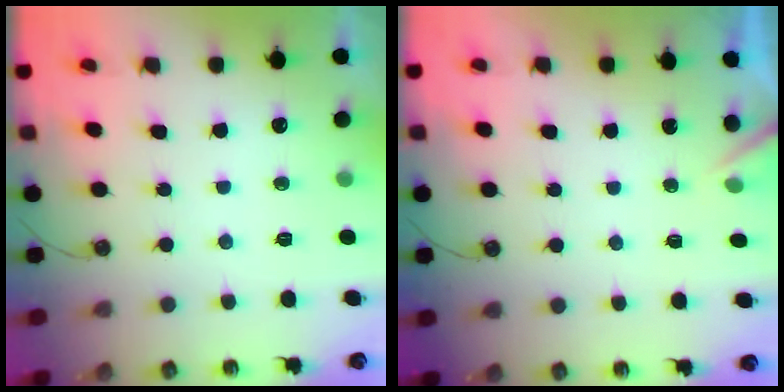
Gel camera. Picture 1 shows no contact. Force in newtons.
{"total": 3.1, "press": 3.1, "slide": 0.2}